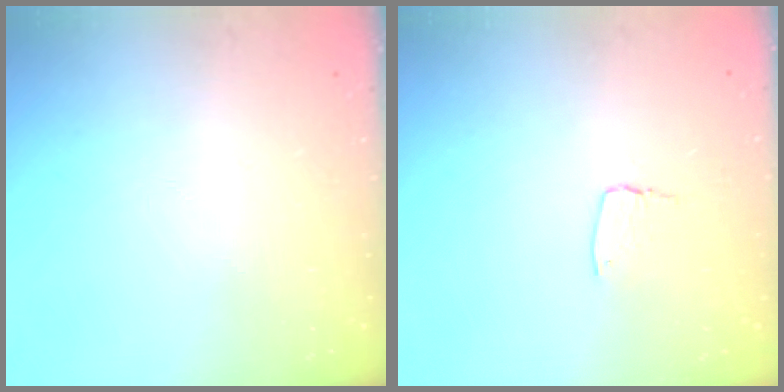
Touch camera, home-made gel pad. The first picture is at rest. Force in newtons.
{"total": 5.4, "press": 5.3, "slide": 0.5}